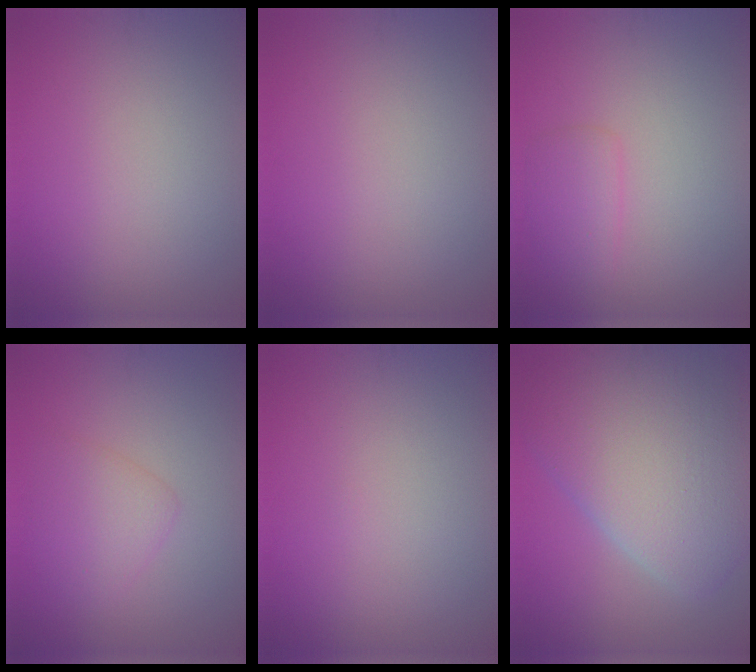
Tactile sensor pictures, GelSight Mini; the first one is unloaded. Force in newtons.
{"total": 0.0}
{"total": 1.9, "press": 1.9, "slide": 0.1}
{"total": 2.5, "press": 2.5, "slide": 0.1}
{"total": 0.0}
{"total": 10.9, "press": 10.9, "slide": 0.8}